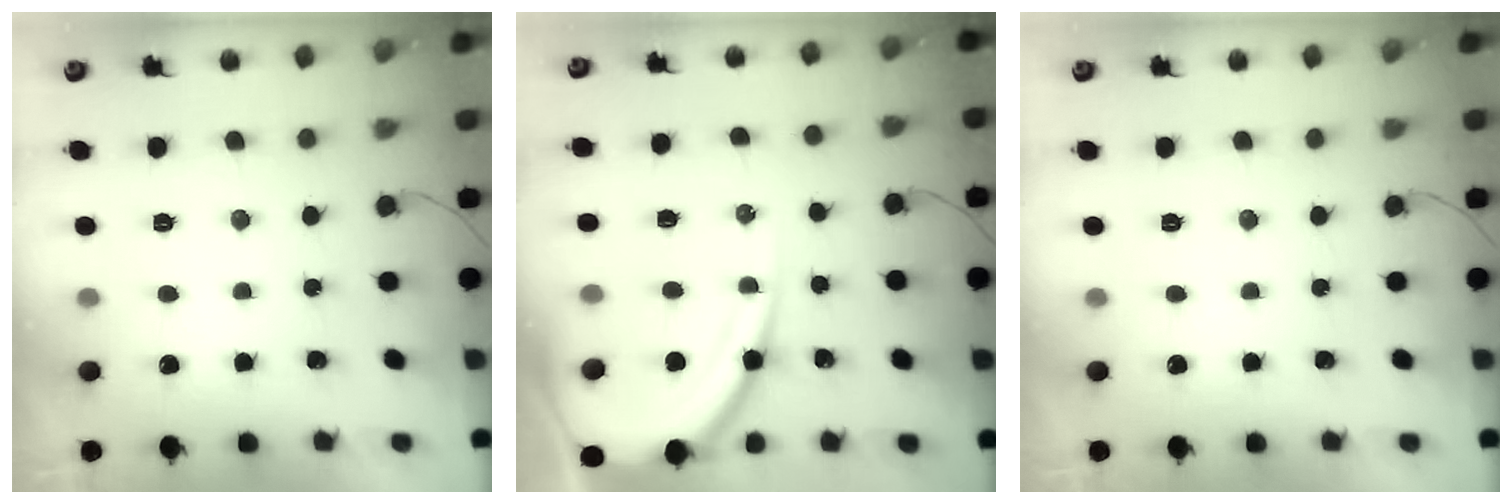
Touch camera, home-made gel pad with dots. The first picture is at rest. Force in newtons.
{"total": 16.0, "press": 15.9, "slide": 1.9}
{"total": 0.0}